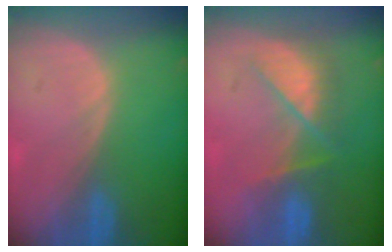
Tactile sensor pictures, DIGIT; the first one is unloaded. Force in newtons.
{"total": 7.2, "press": 7.0, "slide": 1.7}